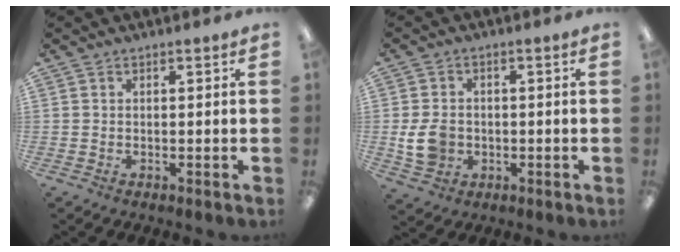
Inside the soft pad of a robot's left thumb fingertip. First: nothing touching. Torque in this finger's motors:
{"motor_torque": [0.13, 0.91, 0.29, -0.34, 0.01]}